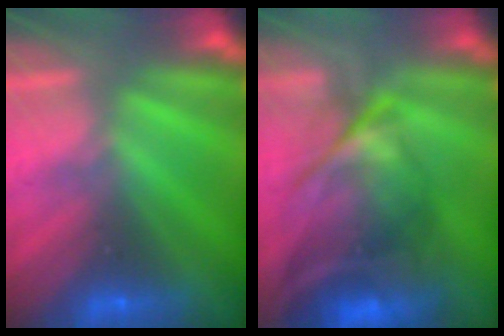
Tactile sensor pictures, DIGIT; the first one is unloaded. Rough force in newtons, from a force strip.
{"total": 7.5}